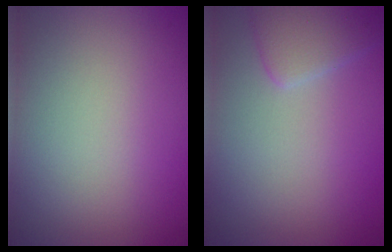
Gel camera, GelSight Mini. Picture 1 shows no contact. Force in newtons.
{"total": 2.4, "press": 2.4, "slide": 0.1}